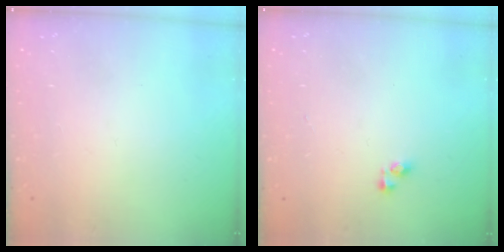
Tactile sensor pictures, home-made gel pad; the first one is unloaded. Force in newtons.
{"total": 3.9, "press": 3.8, "slide": 0.7}